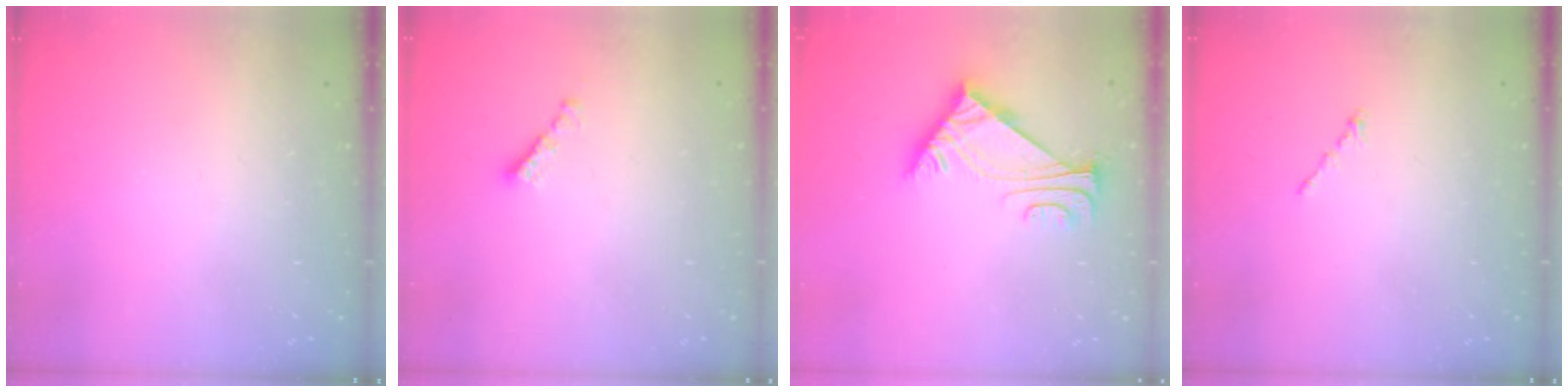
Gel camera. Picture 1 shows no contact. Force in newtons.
{"total": 2.3, "press": 2.2, "slide": 0.4}
{"total": 6.6, "press": 6.6, "slide": 1.0}
{"total": 0.0}